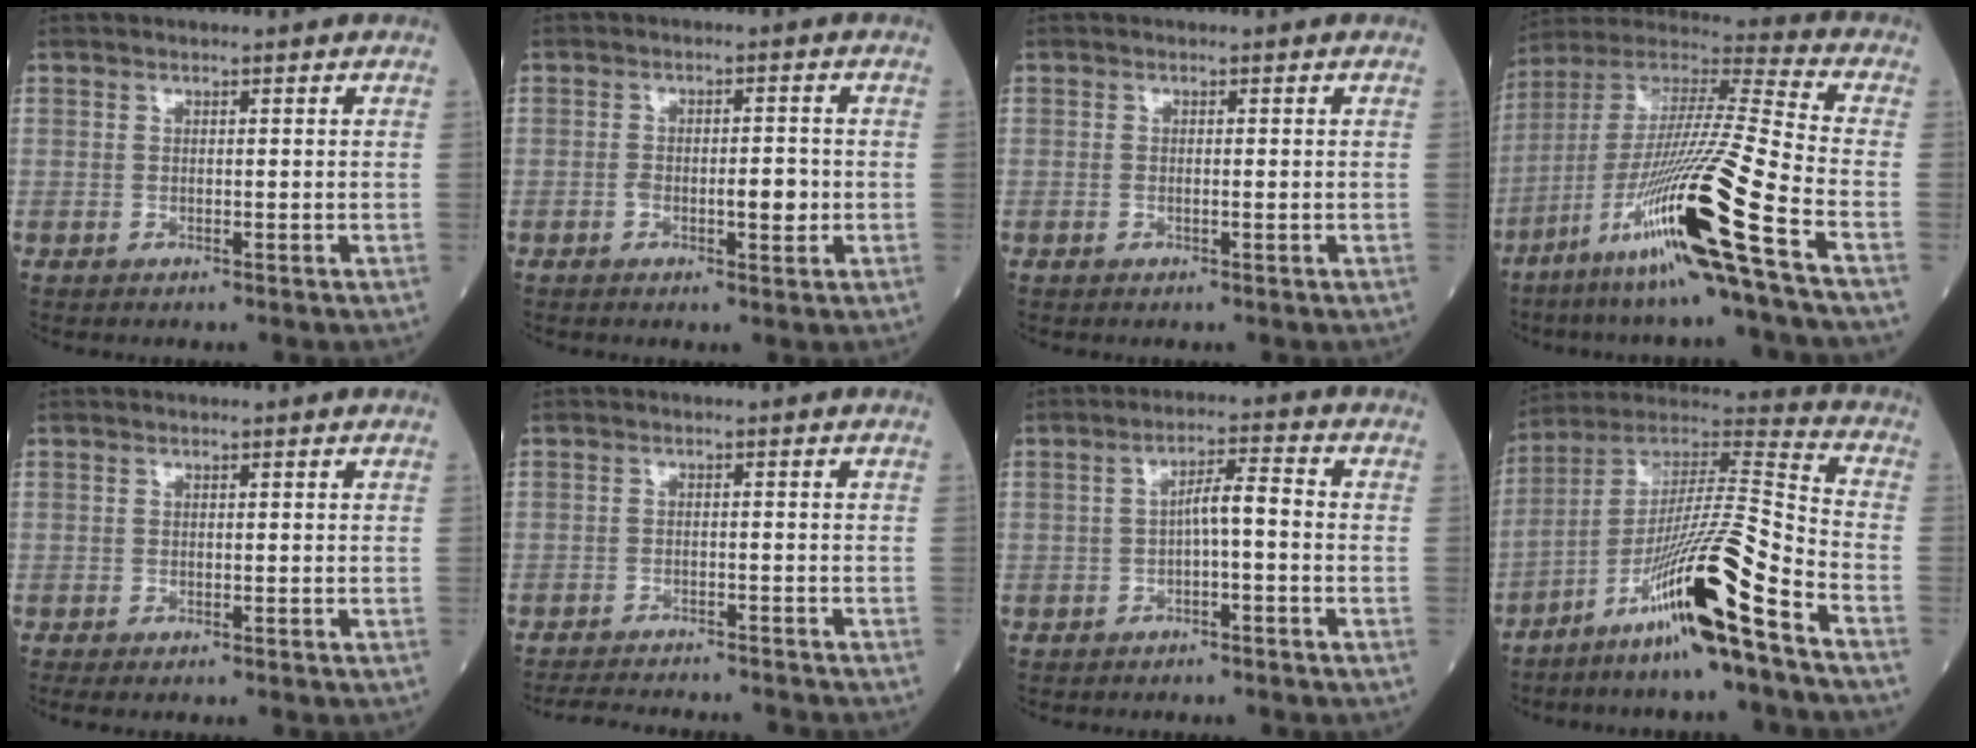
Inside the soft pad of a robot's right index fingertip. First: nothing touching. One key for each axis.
{"total": 4.0, "fx": -0.9, "fy": 1.3, "fz": 3.7, "tx": -0.060, "ty": 0.002, "tz": -0.011}
{"total": 0.7, "fx": -0.1, "fy": 0.2, "fz": 0.7, "tx": -0.016, "ty": 0.001, "tz": -0.002}
{"total": 23.1, "fx": -10.8, "fy": -1.4, "fz": 20.4, "tx": -0.397, "ty": -0.044, "tz": -0.209}
{"total": 1.4, "fx": -1.2, "fy": 0.3, "fz": 0.7, "tx": -0.008, "ty": -0.003, "tz": -0.015}
{"total": 11.7, "fx": -11.1, "fy": 1.4, "fz": 3.5, "tx": -0.058, "ty": -0.007, "tz": -0.149}
{"total": 4.0, "fx": -0.8, "fy": 0.6, "fz": 3.9, "tx": -0.066, "ty": 0.012, "tz": -0.010}
{"total": 17.8, "fx": -9.9, "fy": -0.8, "fz": 14.8, "tx": -0.288, "ty": -0.018, "tz": -0.184}